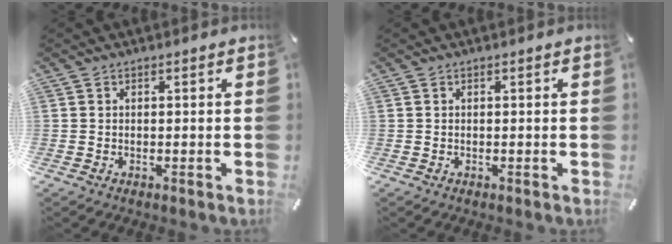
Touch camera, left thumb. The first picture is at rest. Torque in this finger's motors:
{"motor_torque": [-0.06, 0.10, 0.00, 0.00, 0.00]}